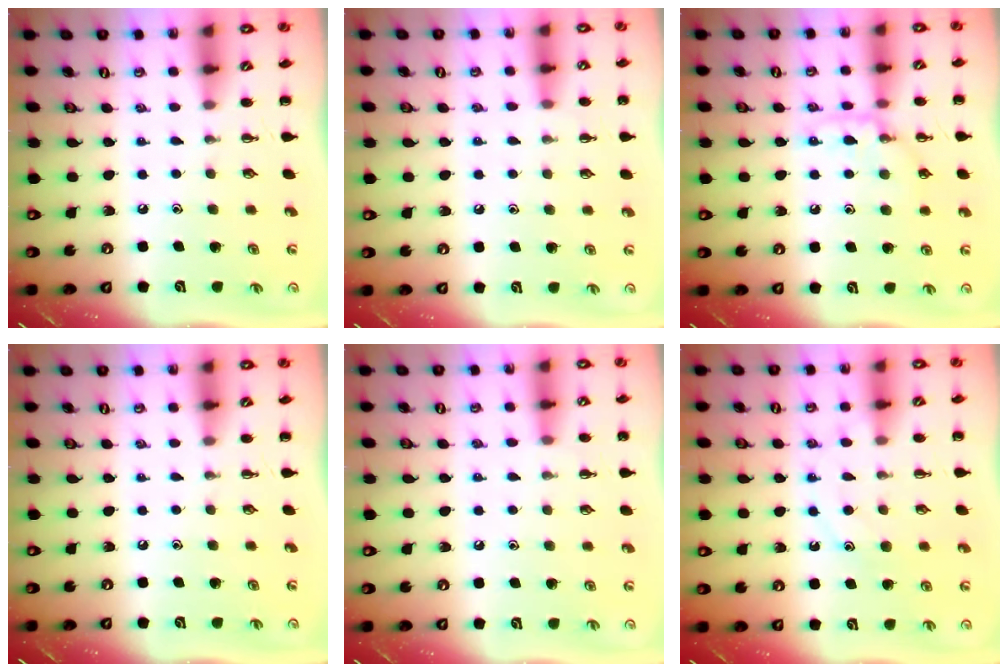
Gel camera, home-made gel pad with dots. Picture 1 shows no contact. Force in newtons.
{"total": 7.0, "press": 6.5, "slide": 2.4}
{"total": 10.3, "press": 10.3, "slide": 0.9}
{"total": 0.0}
{"total": 7.0, "press": 6.5, "slide": 2.4}
{"total": 11.1, "press": 11.1, "slide": 0.5}